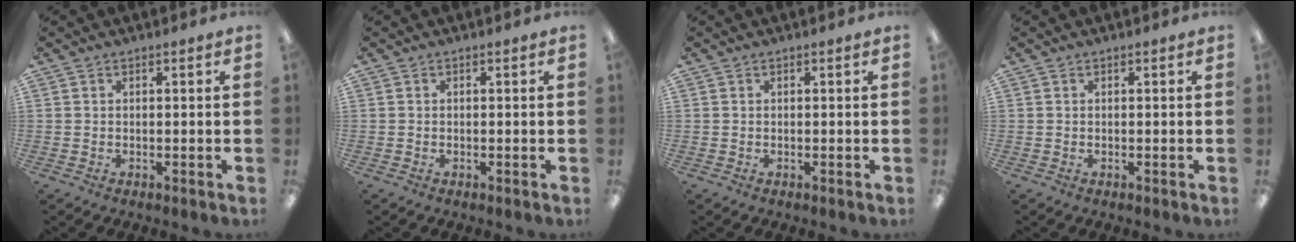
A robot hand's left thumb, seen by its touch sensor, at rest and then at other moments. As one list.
[{"total": 0.0}, {"total": 0.0}, {"total": 0.0}]